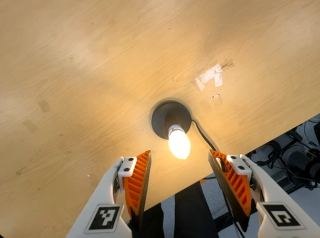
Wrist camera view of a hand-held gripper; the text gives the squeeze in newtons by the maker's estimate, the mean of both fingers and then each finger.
{"total": 0.0}